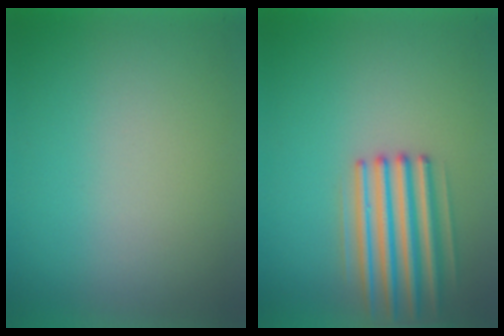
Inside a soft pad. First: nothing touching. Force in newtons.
{"total": 4.8}